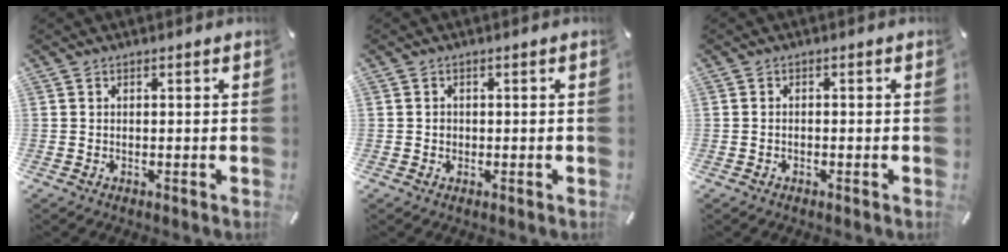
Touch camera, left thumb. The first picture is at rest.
{"total": 1.2, "force": [-0.1, 1.2, 0.3], "torque": [-0.007, 0.006, -0.005]}
{"total": 1.1, "force": [-0.7, 0.6, 0.5], "torque": [-0.010, 0.002, -0.015]}